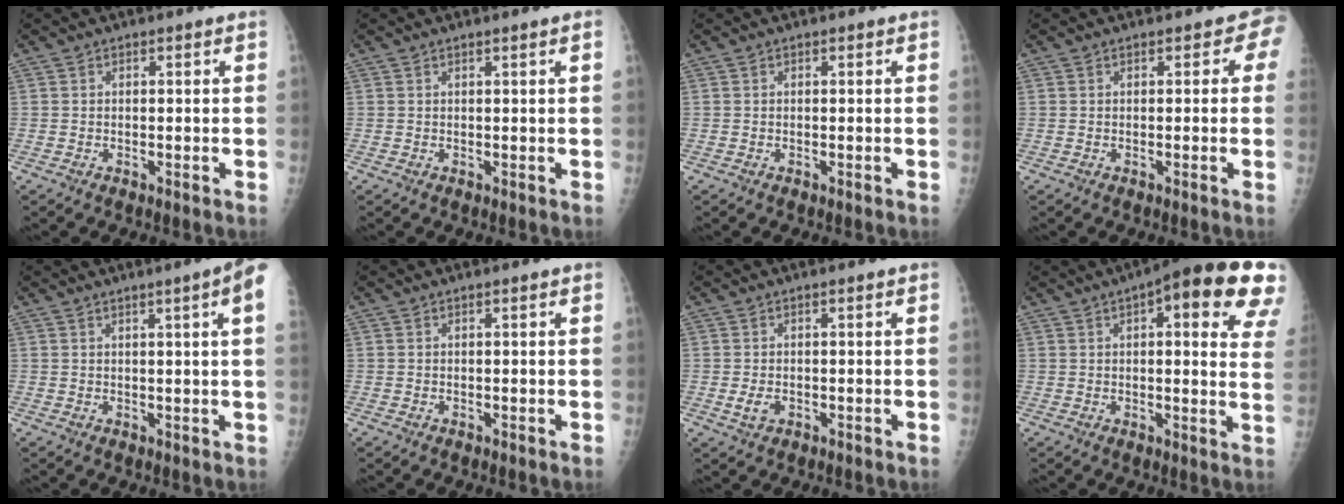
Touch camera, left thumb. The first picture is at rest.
{"total": 0.8, "force": [0.4, -0.3, 0.6], "torque": [-0.020, -0.004, 0.011]}
{"total": 0.0}
{"total": 2.1, "force": [0.9, 1.4, 1.3], "torque": [0.009, 0.004, 0.002]}
{"total": 6.4, "force": [2.8, -0.7, 5.7], "torque": [-0.070, -0.001, 0.031]}
{"total": 0.0}
{"total": 1.8, "force": [-0.5, 1.2, 1.2], "torque": [-0.016, 0.001, -0.007]}
{"total": 20.1, "force": [9.9, 5.6, 16.6], "torque": [-0.192, -0.010, 0.109]}